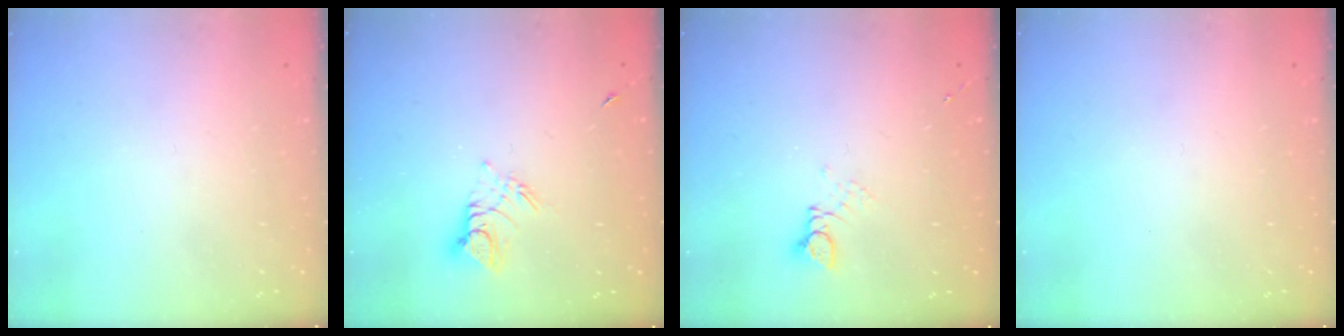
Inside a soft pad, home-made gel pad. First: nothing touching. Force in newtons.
{"total": 7.3, "press": 7.3, "slide": 0.6}
{"total": 2.8, "press": 2.8, "slide": 0.2}
{"total": 0.0}